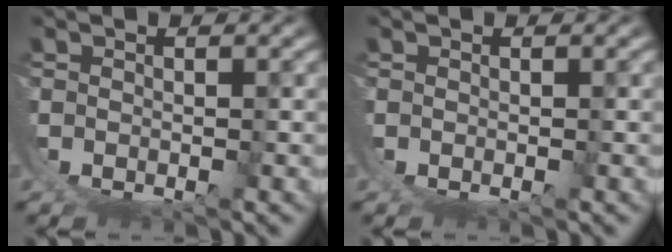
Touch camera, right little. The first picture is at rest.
{"total": 0.0}